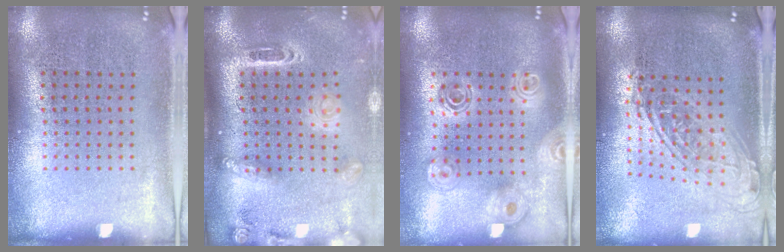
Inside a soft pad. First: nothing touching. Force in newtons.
{"total": 2.5, "press": 1.8, "slide": 1.8}
{"total": 1.8, "press": 1.6, "slide": 0.9}
{"total": 1.8, "press": 1.4, "slide": 1.2}